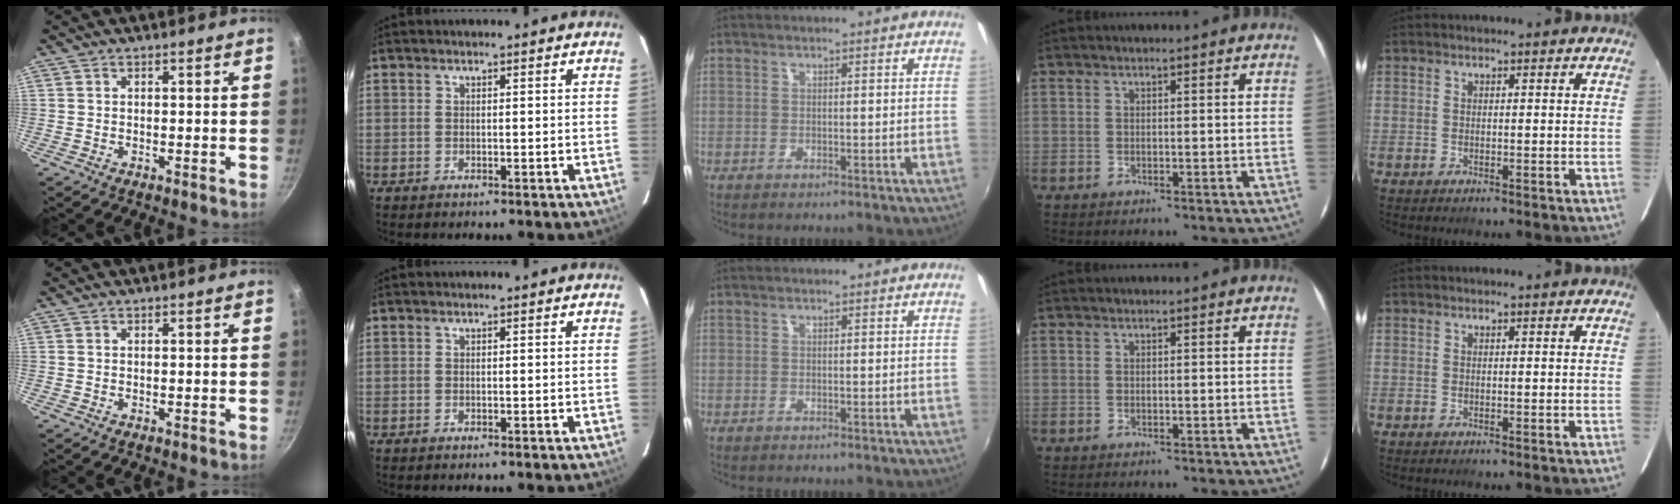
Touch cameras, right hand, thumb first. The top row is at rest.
{}